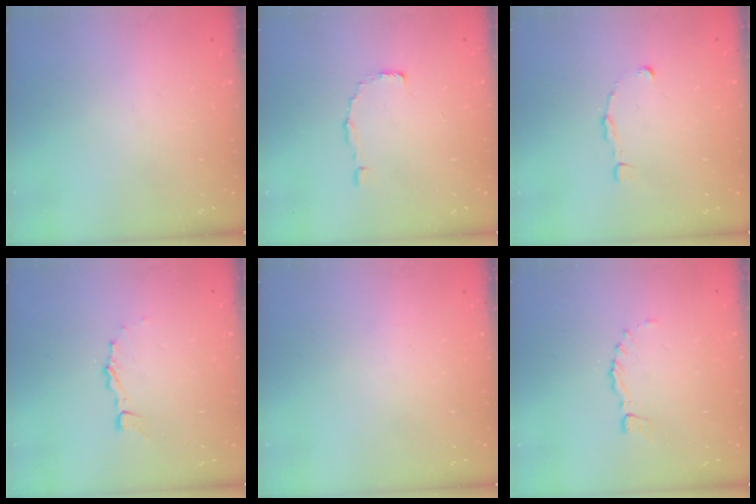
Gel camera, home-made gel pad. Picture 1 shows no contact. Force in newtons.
{"total": 2.0, "press": 2.0, "slide": 0.1}
{"total": 0.9, "press": 0.9, "slide": 0.0}
{"total": 3.4, "press": 3.4, "slide": 0.2}
{"total": 0.0}
{"total": 0.0}